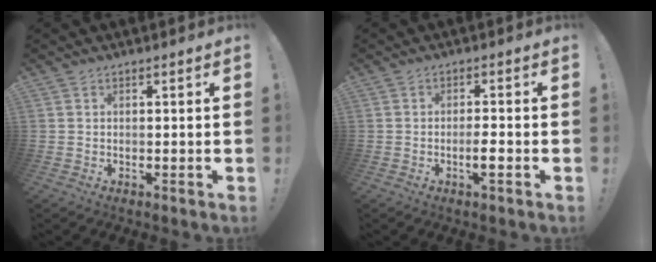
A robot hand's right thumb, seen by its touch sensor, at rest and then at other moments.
{"total": 3.6, "force": [-1.5, 0.5, 3.3], "torque": [-0.061, 0.003, -0.025]}